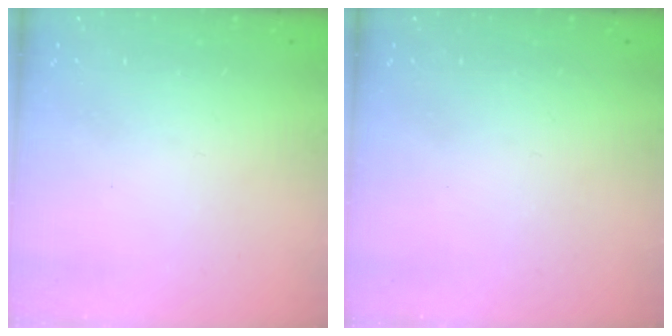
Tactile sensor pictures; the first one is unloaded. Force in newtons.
{"total": 0.0}